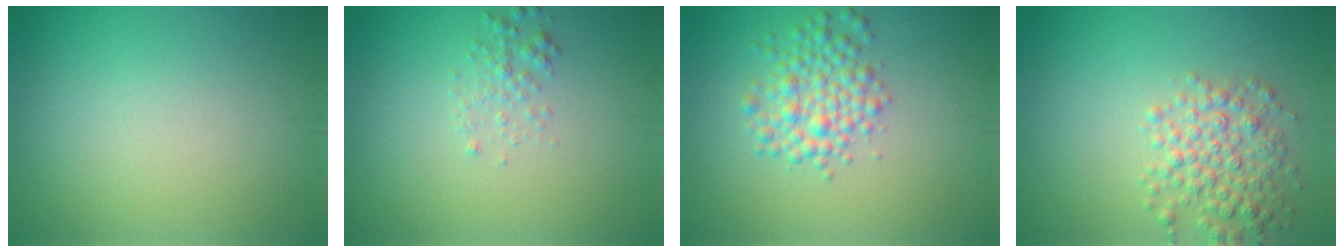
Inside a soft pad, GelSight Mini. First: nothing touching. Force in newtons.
{"total": 1.4, "press": 1.4, "slide": 0.0}
{"total": 3.6, "press": 3.6, "slide": 0.1}
{"total": 3.9, "press": 3.9, "slide": 0.1}